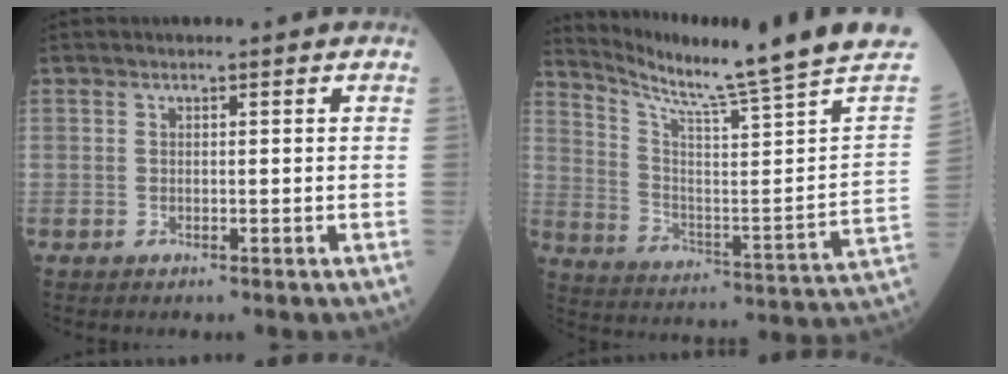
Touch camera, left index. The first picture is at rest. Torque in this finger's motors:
{"motor_torque": [-0.92, -1.21, -0.05, 0.03]}